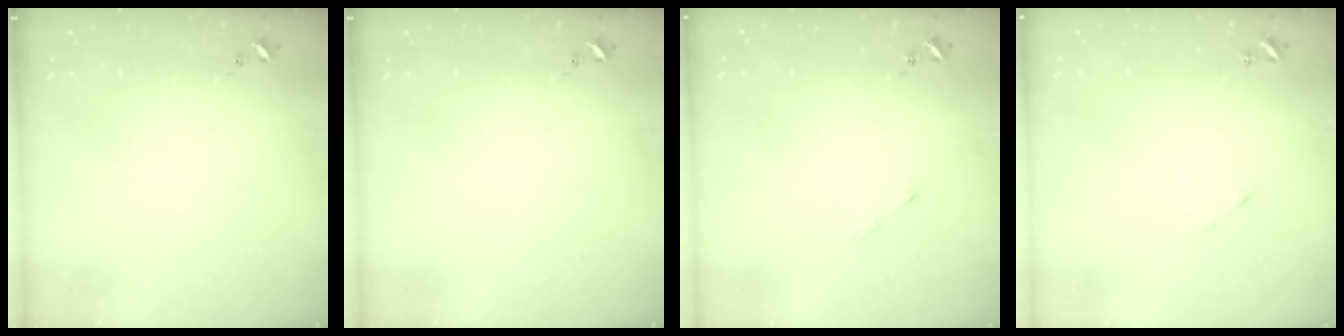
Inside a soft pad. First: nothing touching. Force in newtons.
{"total": 0.0}
{"total": 2.5, "press": 2.4, "slide": 0.4}
{"total": 4.8, "press": 4.8, "slide": 0.3}